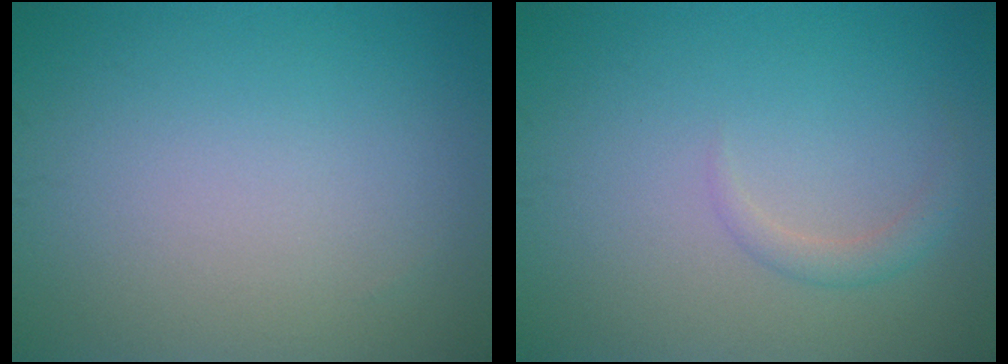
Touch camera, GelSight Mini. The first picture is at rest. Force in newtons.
{"total": 1.3, "press": 1.3, "slide": 0.1}